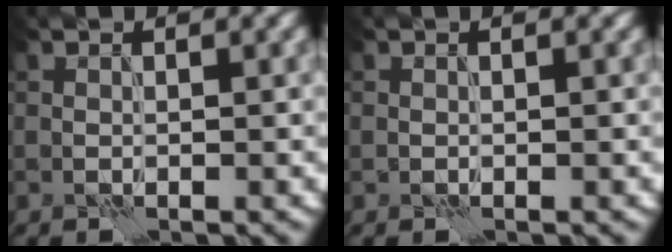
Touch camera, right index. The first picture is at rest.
{"total": 0.5, "force": [0.2, 0.2, 0.4], "torque": [-0.001, -0.001, 0.004]}